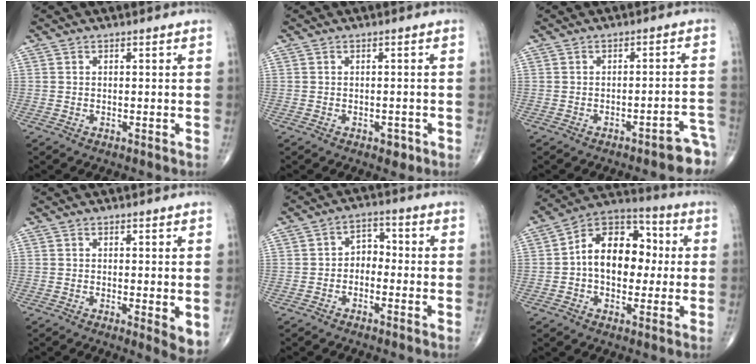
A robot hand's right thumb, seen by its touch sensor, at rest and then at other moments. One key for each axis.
{"total": 1.7, "fx": -0.9, "fy": 1.1, "fz": 1.0, "tx": -0.005, "ty": 0.004, "tz": -0.009}
{"total": 6.0, "fx": -4.5, "fy": 1.4, "fz": 3.8, "tx": -0.028, "ty": 0.043, "tz": -0.054}
{"total": 4.4, "fx": -0.3, "fy": 1.2, "fz": 4.2, "tx": -0.058, "ty": -0.014, "tz": -0.004}
{"total": 4.1, "fx": -1.1, "fy": 3.1, "fz": 2.5, "tx": -0.018, "ty": 0.025, "tz": -0.033}
{"total": 15.4, "fx": 0.8, "fy": 10.4, "fz": 11.4, "tx": -0.138, "ty": 0.036, "tz": 0.002}